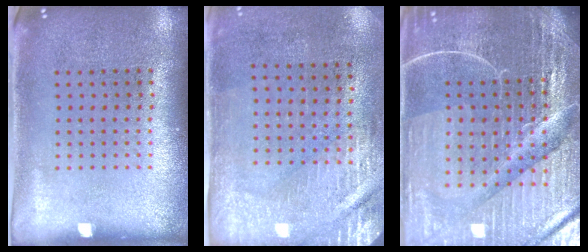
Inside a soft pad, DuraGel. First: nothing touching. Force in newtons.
{"total": 2.9, "press": 2.5, "slide": 1.5}
{"total": 6.4, "press": 5.7, "slide": 2.9}